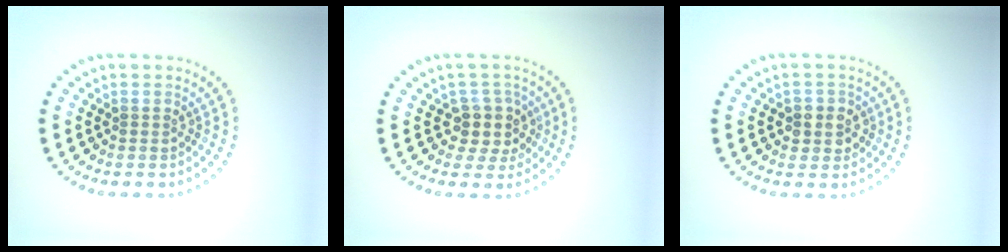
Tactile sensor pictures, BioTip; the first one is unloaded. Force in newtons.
{"total": 2.9, "press": 2.3, "slide": 1.7}
{"total": 2.4, "press": 2.2, "slide": 1.0}